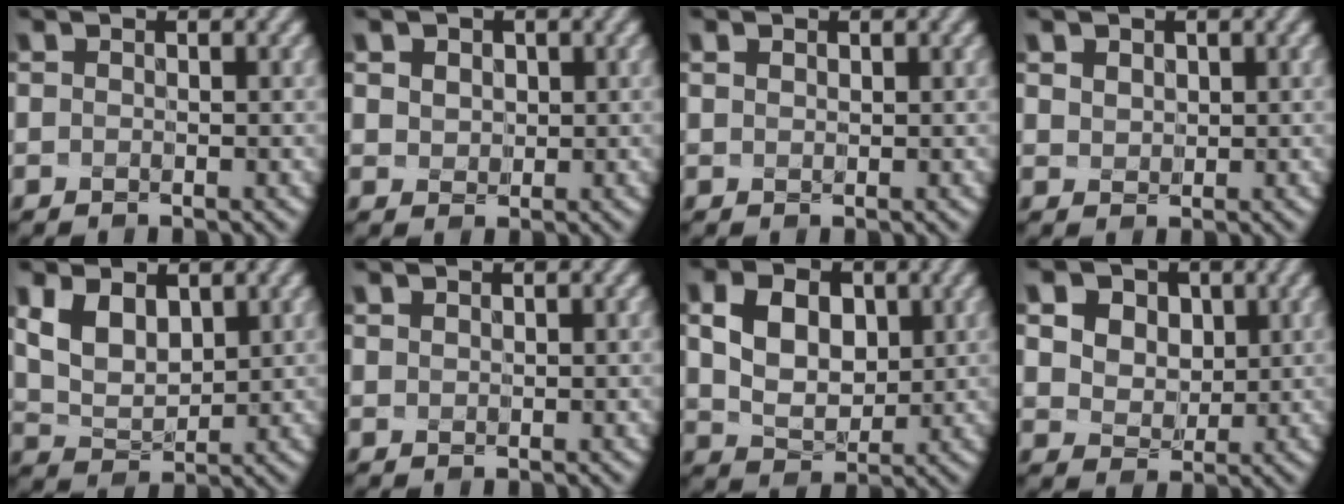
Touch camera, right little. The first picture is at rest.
{"total": 3.7, "force": [1.6, 2.7, 2.0], "torque": [-0.054, 0.018, 0.019]}
{"total": 1.0, "force": [0.7, 0.7, 0.4], "torque": [-0.019, 0.010, 0.006]}
{"total": 3.4, "force": [1.7, 2.4, 1.7], "torque": [-0.052, 0.016, 0.026]}
{"total": 2.9, "force": [1.3, 1.7, 2.0], "torque": [-0.045, -0.010, 0.032]}
{"total": 1.4, "force": [0.8, 0.9, 0.6], "torque": [-0.019, 0.014, 0.005]}
{"total": 4.0, "force": [0.8, 2.9, 2.6], "torque": [-0.059, -0.008, 0.022]}
{"total": 8.9, "force": [4.3, 6.6, 4.0], "torque": [-0.100, 0.019, 0.079]}